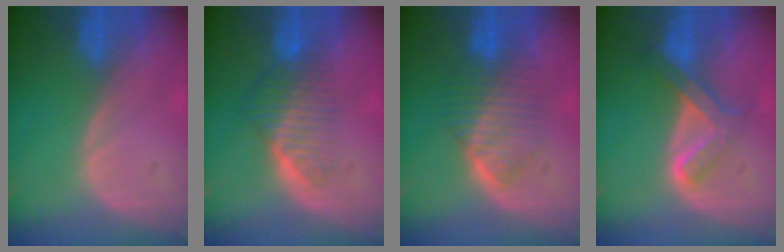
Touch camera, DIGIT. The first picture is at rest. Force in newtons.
{"total": 6.6, "press": 5.6, "slide": 3.5}
{"total": 6.4, "press": 6.4, "slide": 0.9}
{"total": 6.7, "press": 5.7, "slide": 3.5}